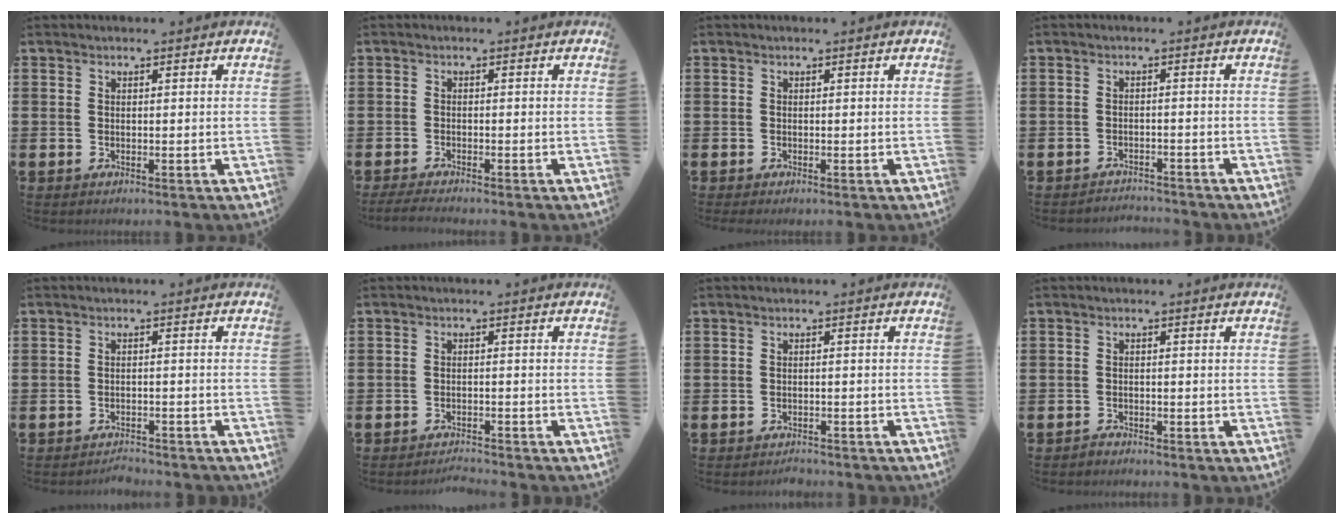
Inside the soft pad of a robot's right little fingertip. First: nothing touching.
{"total": 1.0, "force": [-0.8, 0.0, 0.5], "torque": [-0.008, -0.001, -0.016]}
{"total": 0.0}
{"total": 1.7, "force": [-1.7, 0.0, -0.3], "torque": [0.000, 0.004, -0.039]}
{"total": 1.7, "force": [-1.6, 0.0, -0.1], "torque": [-0.005, 0.005, -0.035]}
{"total": 1.5, "force": [-1.5, -0.1, 0.0], "torque": [-0.003, 0.005, -0.031]}
{"total": 1.2, "force": [-1.2, 0.0, -0.1], "torque": [-0.004, 0.003, -0.025]}
{"total": 0.6, "force": [-0.5, 0.1, 0.0], "torque": [0.000, -0.002, -0.012]}